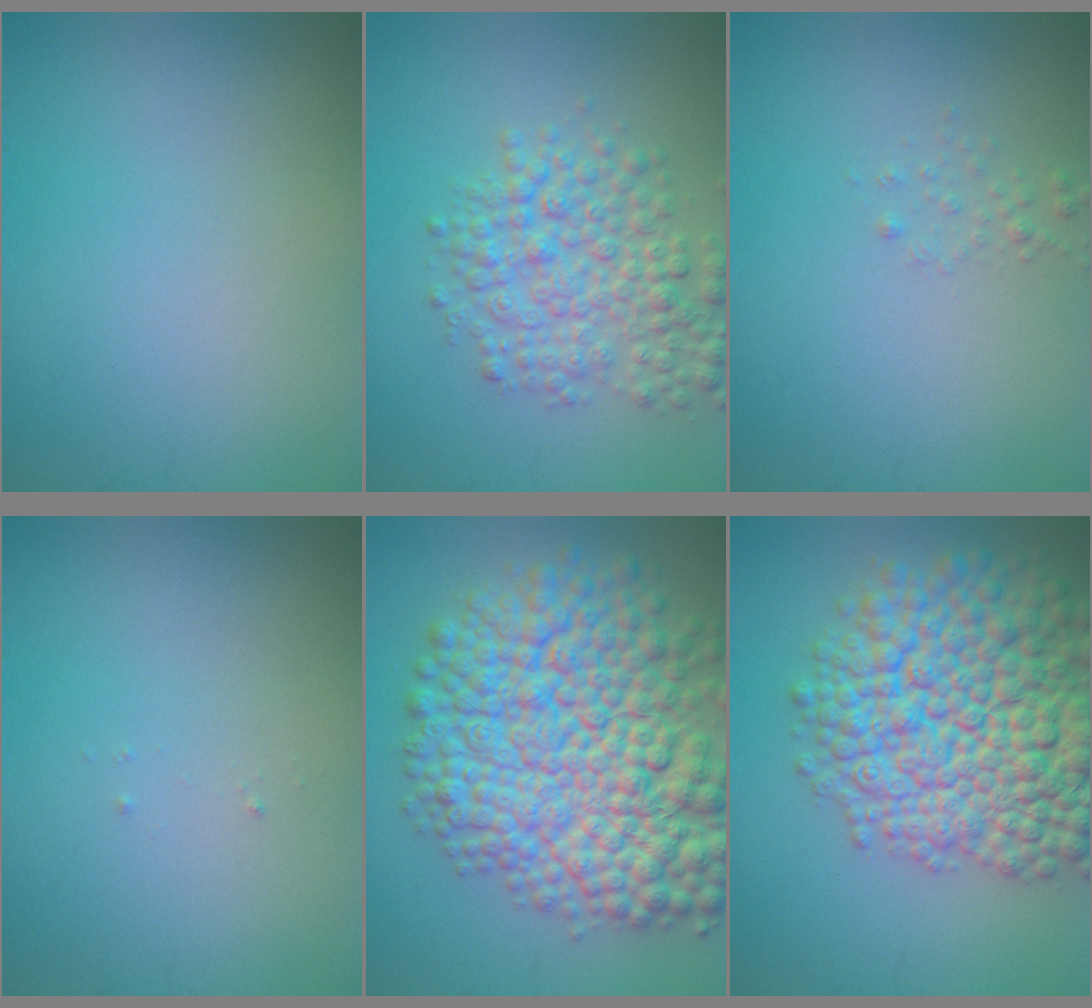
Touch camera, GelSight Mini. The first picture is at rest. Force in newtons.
{"total": 5.2, "press": 5.2, "slide": 0.2}
{"total": 0.7, "press": 0.7, "slide": 0.1}
{"total": 0.0}
{"total": 13.4, "press": 13.4, "slide": 0.4}
{"total": 12.8, "press": 12.8, "slide": 0.5}